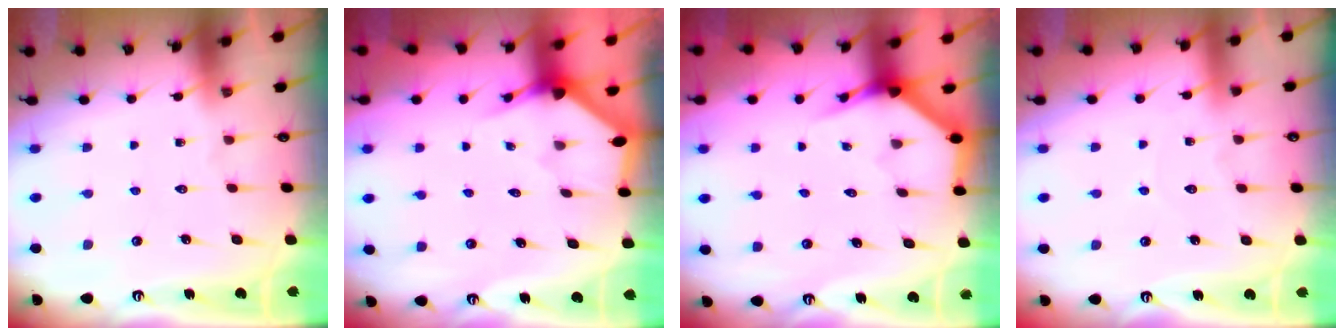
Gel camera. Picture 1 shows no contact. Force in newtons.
{"total": 2.5, "press": 2.5, "slide": 0.2}
{"total": 3.9, "press": 3.9, "slide": 0.2}
{"total": 2.6, "press": 2.6, "slide": 0.2}